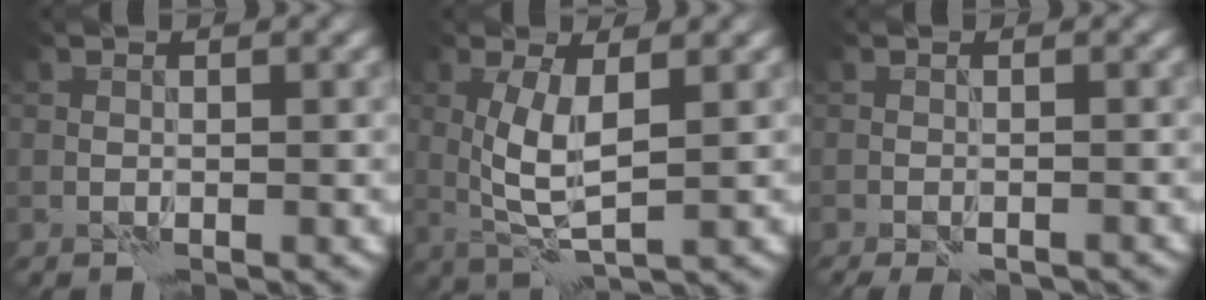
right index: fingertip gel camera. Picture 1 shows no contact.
{"total": 4.5, "force": [0.7, 1.3, 4.2], "torque": [-0.094, -0.004, 0.016]}
{"total": 2.8, "force": [-2.4, 0.5, 1.4], "torque": [-0.030, 0.000, -0.034]}